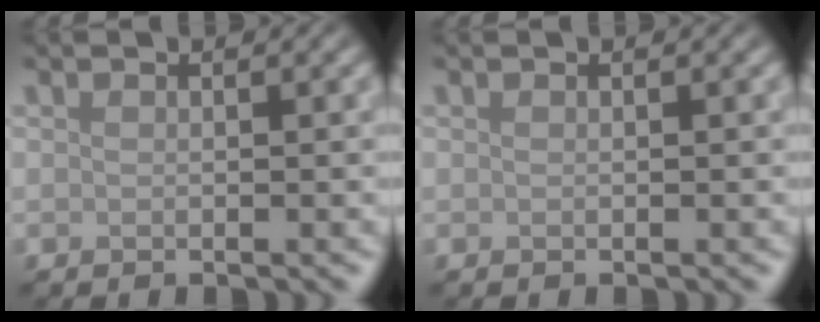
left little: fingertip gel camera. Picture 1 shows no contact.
{"total": 0.0}